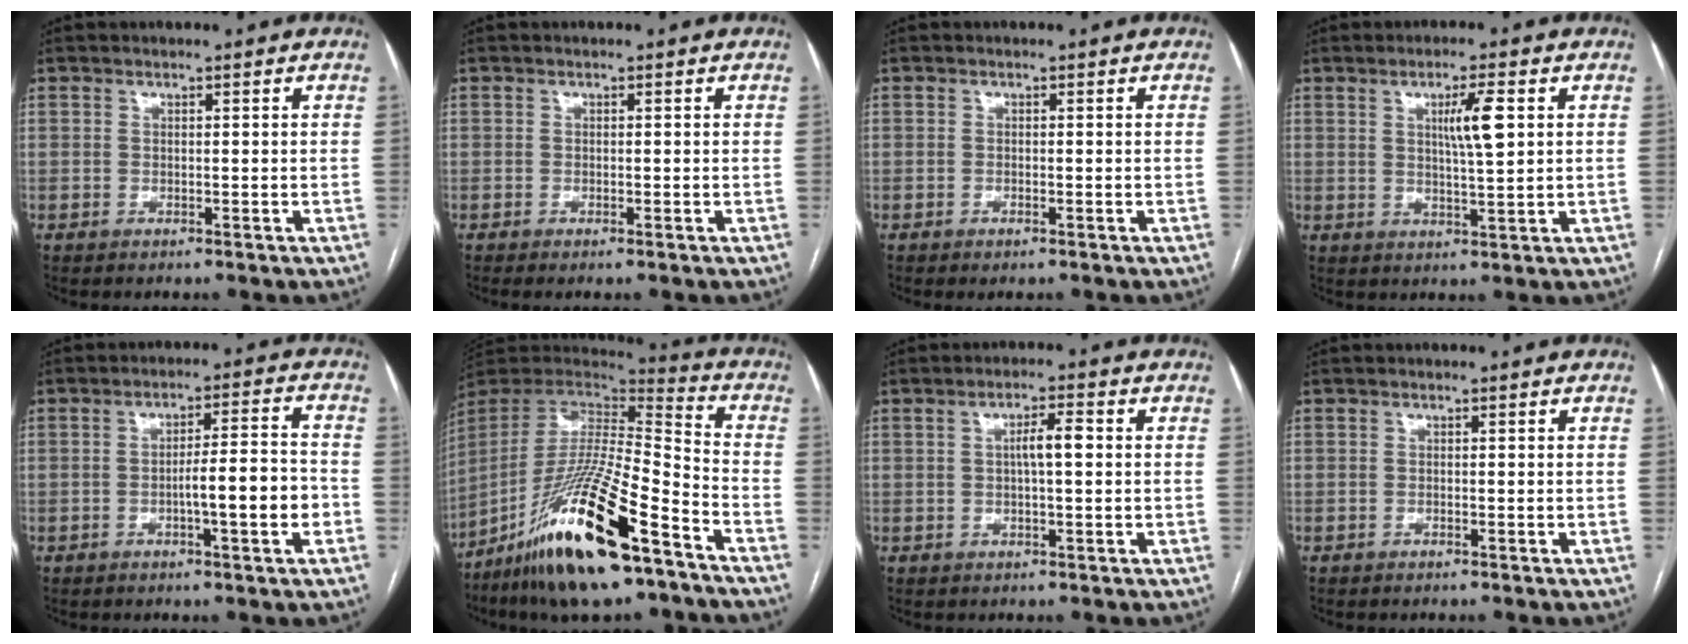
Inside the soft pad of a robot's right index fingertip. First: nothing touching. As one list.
[{"total": 1.0, "force": [-0.6, -0.1, 0.8], "torque": [-0.016, -0.001, -0.010]}, {"total": 0.9, "force": [-0.5, 0.1, 0.7], "torque": [-0.016, -0.001, -0.006]}, {"total": 5.4, "force": [1.5, 0.4, 5.2], "torque": [-0.090, 0.000, 0.028]}, {"total": 7.7, "force": [-2.3, 0.5, 7.3], "torque": [-0.111, 0.013, -0.034]}, {"total": 24.3, "force": [-14.9, 3.6, 18.8], "torque": [-0.374, -0.038, -0.271]}, {"total": 3.6, "force": [0.3, 0.6, 3.6], "torque": [-0.063, 0.008, 0.004]}, {"total": 0.0}]